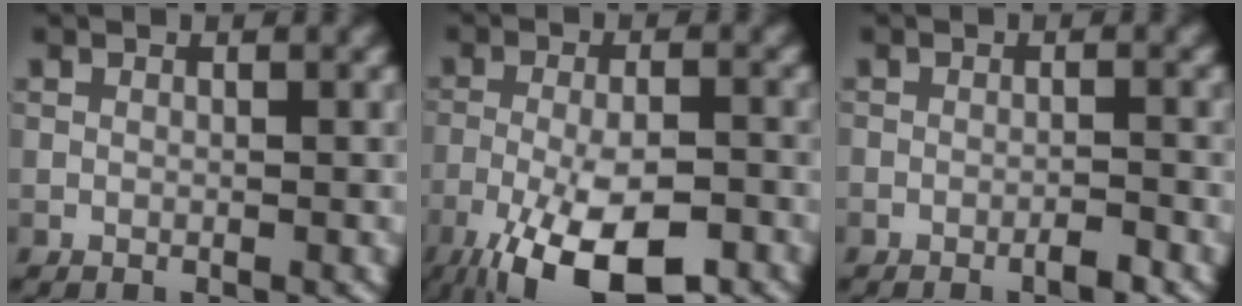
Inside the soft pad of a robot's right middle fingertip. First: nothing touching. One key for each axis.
{"total": 9.9, "fx": -5.8, "fy": 3.5, "fz": 7.2, "tx": -0.134, "ty": -0.013, "tz": -0.100}
{"total": 1.6, "fx": -1.0, "fy": 0.2, "fz": 1.1, "tx": -0.014, "ty": 0.000, "tz": -0.018}